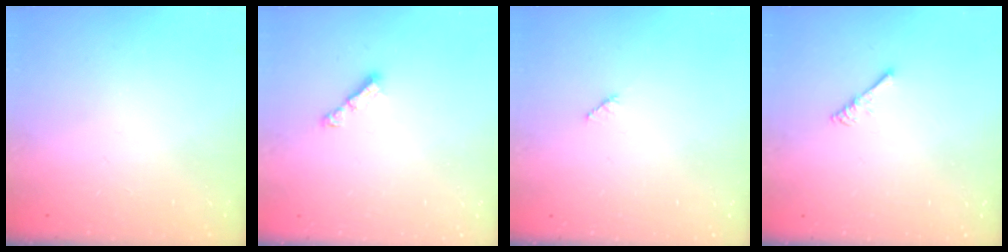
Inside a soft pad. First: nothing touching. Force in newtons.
{"total": 3.8, "press": 3.8, "slide": 0.2}
{"total": 1.9, "press": 1.9, "slide": 0.3}
{"total": 2.4, "press": 2.4, "slide": 0.4}